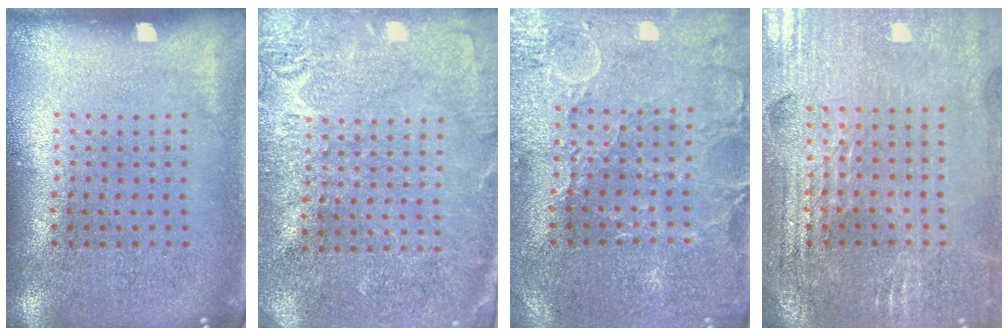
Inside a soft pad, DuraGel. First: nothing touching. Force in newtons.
{"total": 2.8, "press": 2.8, "slide": 0.1}
{"total": 1.1, "press": 1.0, "slide": 0.4}
{"total": 2.8, "press": 2.8, "slide": 0.4}